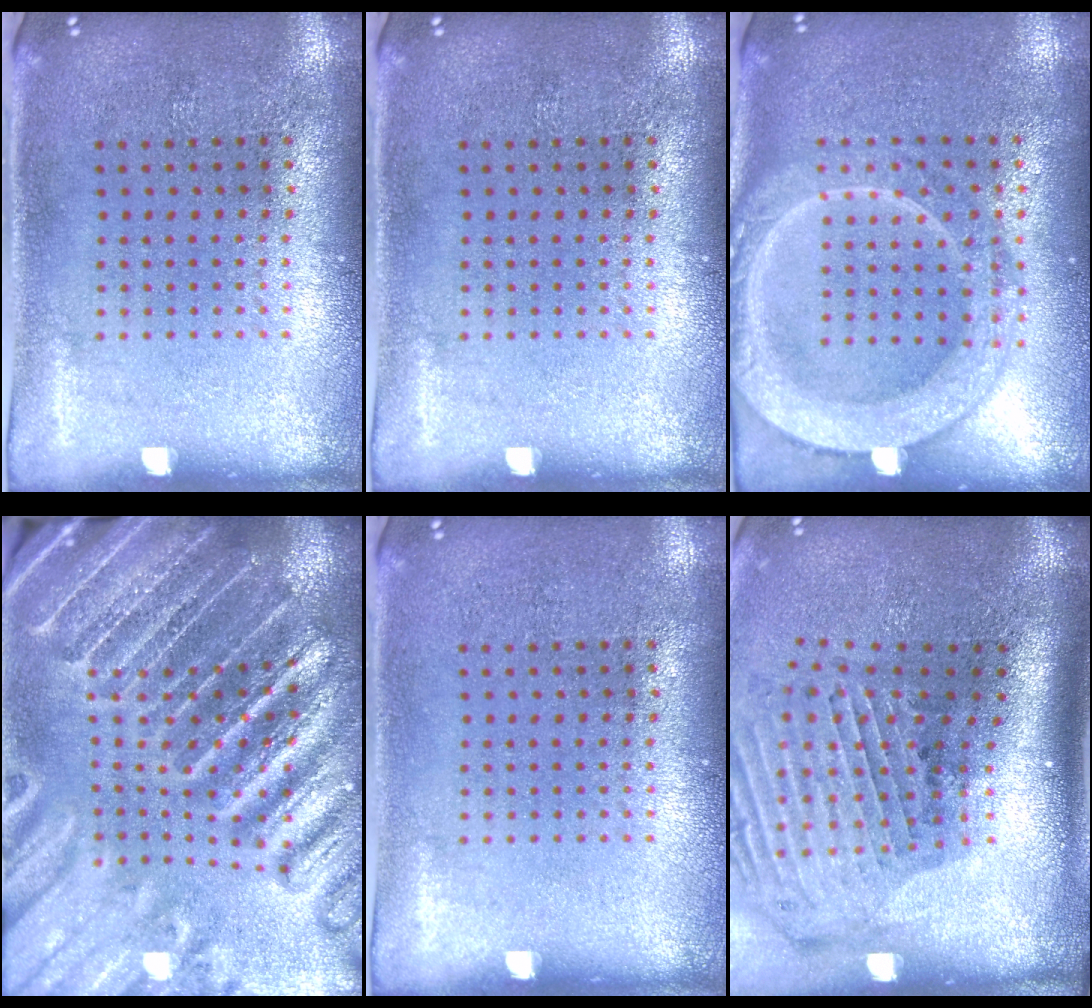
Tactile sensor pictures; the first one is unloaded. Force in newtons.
{"total": 0.0}
{"total": 2.7, "press": 2.7, "slide": 0.3}
{"total": 4.3, "press": 4.1, "slide": 1.4}
{"total": 0.0}
{"total": 2.9, "press": 2.1, "slide": 1.9}